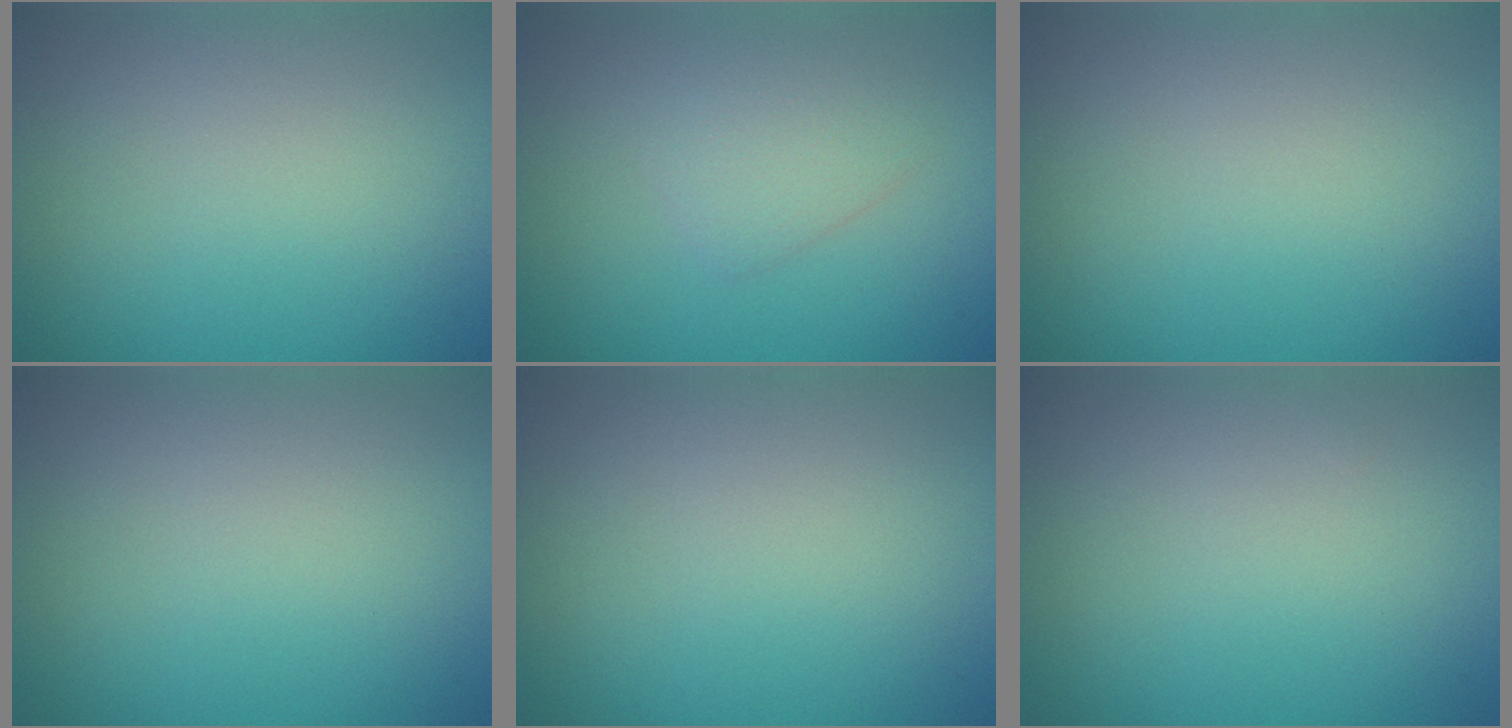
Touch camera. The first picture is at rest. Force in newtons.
{"total": 2.1, "press": 2.1, "slide": 0.0}
{"total": 0.0}
{"total": 0.0}
{"total": 0.0}
{"total": 0.0}